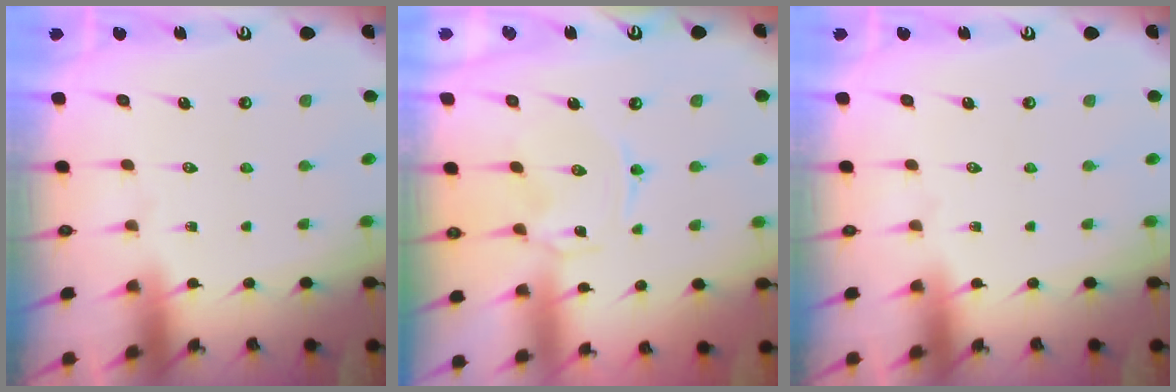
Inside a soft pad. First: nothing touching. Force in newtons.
{"total": 0.6, "press": 0.6, "slide": 0.2}
{"total": 0.0}